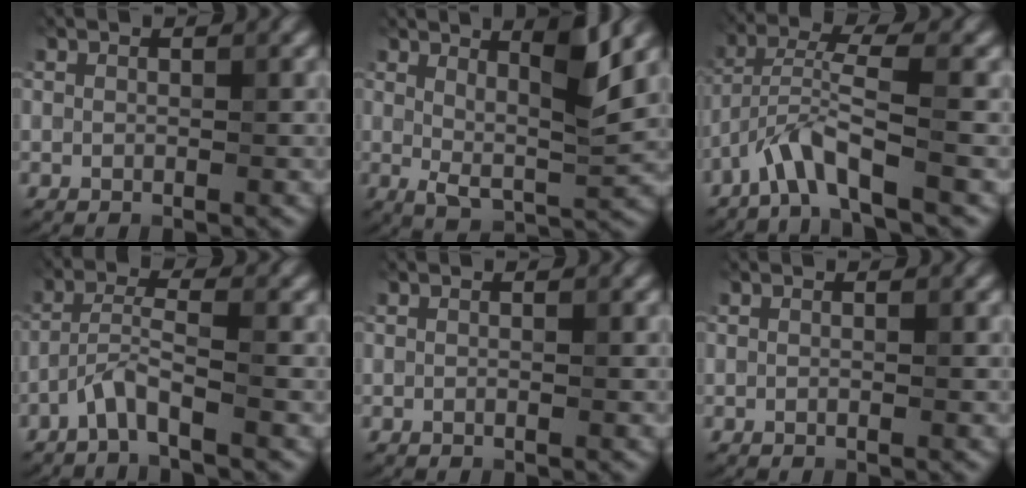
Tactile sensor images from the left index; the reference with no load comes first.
{"total": 5.3, "force": [2.0, 1.1, 4.8], "torque": [-0.080, -0.009, 0.035]}
{"total": 4.4, "force": [-3.0, 0.2, 3.3], "torque": [-0.064, 0.018, -0.064]}
{"total": 3.0, "force": [-2.1, 0.0, 2.1], "torque": [-0.044, 0.013, -0.051]}
{"total": 0.0}
{"total": 0.0}